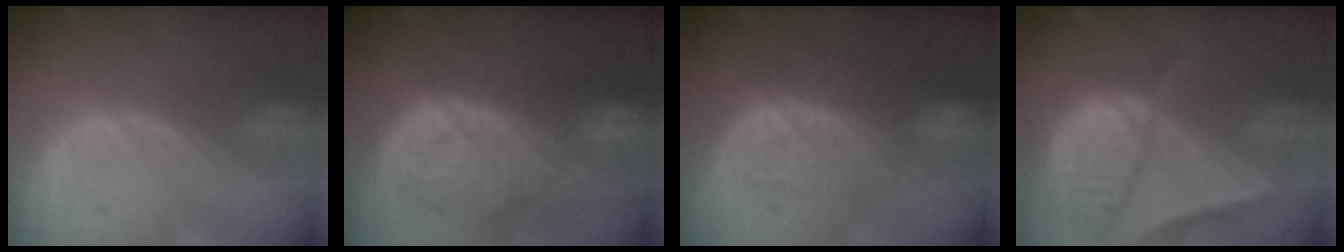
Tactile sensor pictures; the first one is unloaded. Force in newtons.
{"total": 12.2, "press": 10.9, "slide": 5.4}
{"total": 9.4, "press": 8.5, "slide": 3.9}
{"total": 10.2, "press": 8.6, "slide": 5.4}